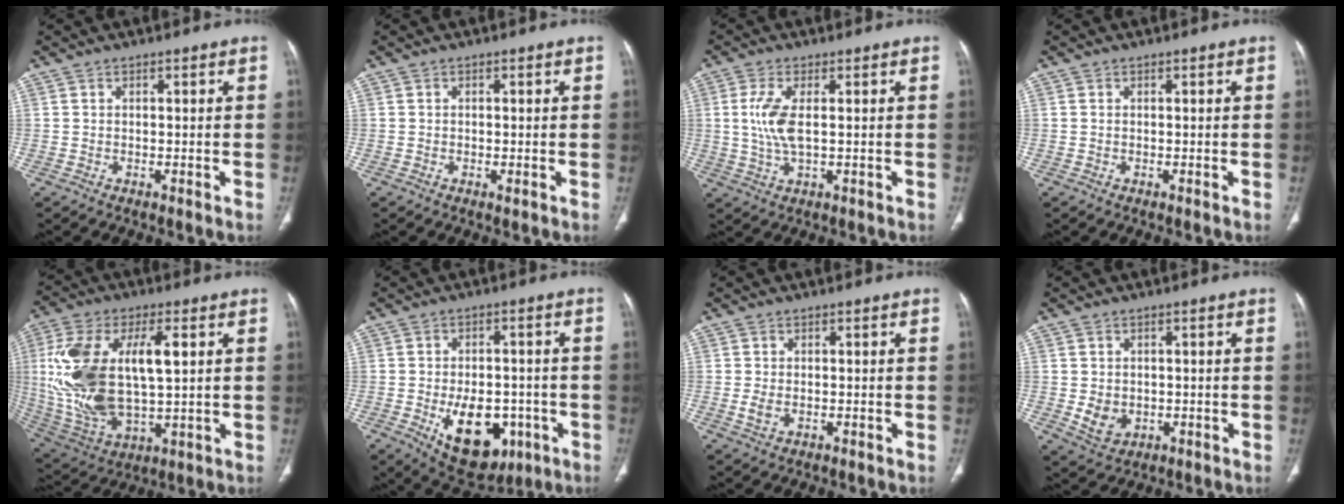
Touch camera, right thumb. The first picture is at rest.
{"total": 0.6, "force": [-0.1, 0.3, 0.5], "torque": [-0.010, -0.003, -0.003]}
{"total": 6.4, "force": [0.7, 2.3, 5.9], "torque": [-0.147, -0.003, 0.015]}
{"total": 0.0}
{"total": 22.6, "force": [3.2, 11.0, 19.5], "torque": [-0.393, -0.007, 0.066]}
{"total": 14.5, "force": [-4.7, 8.9, 10.4], "torque": [-0.120, 0.013, -0.050]}
{"total": 2.2, "force": [-0.3, 1.5, 1.7], "torque": [-0.039, -0.001, -0.006]}
{"total": 4.6, "force": [-0.5, 3.8, 2.5], "torque": [-0.032, -0.002, 0.005]}